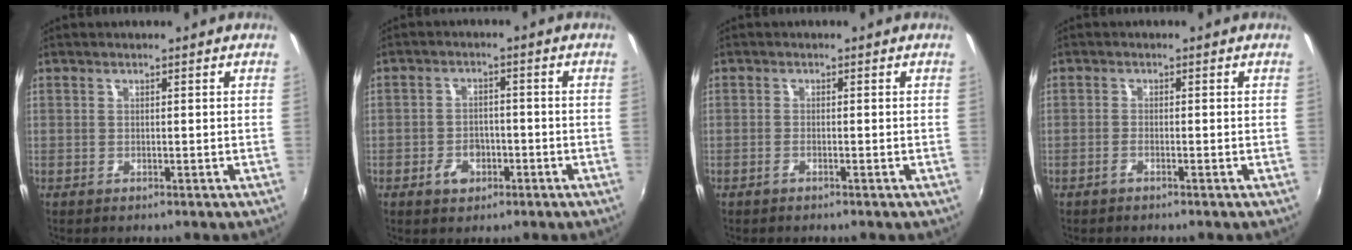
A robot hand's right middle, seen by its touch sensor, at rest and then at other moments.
{"total": 4.5, "force": [-2.4, 3.1, 2.2], "torque": [-0.051, 0.006, -0.036]}
{"total": 0.8, "force": [-0.7, 0.0, 0.5], "torque": [-0.011, 0.000, -0.017]}
{"total": 1.0, "force": [-0.9, 0.0, 0.6], "torque": [-0.018, 0.001, -0.021]}